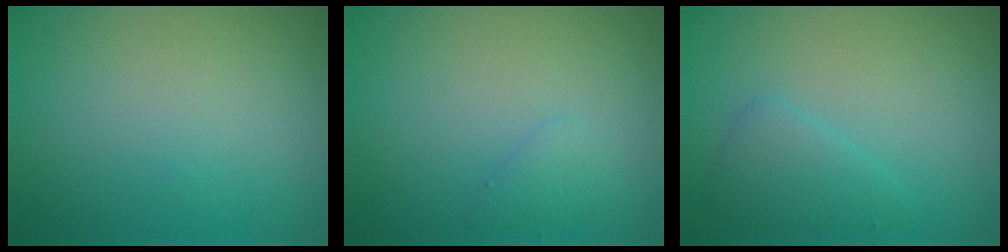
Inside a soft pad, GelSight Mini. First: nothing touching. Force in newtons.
{"total": 1.0, "press": 1.0, "slide": 0.1}
{"total": 2.1, "press": 2.1, "slide": 0.1}